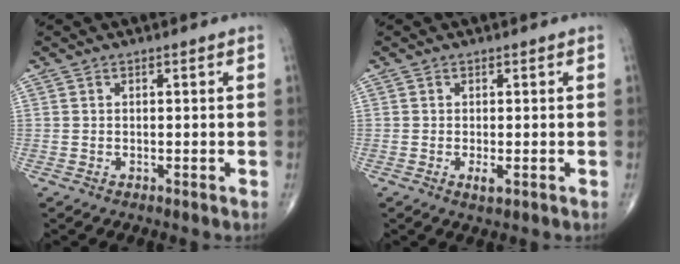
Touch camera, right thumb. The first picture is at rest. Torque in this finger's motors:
{"motor_torque": [0.01, 0.23, -0.09, -0.05, 0.01]}